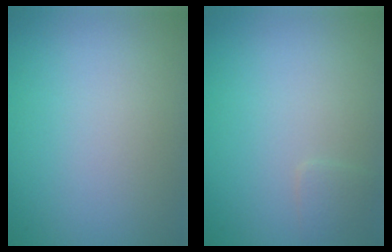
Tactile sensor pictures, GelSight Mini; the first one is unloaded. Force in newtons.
{"total": 0.9, "press": 0.9, "slide": 0.1}